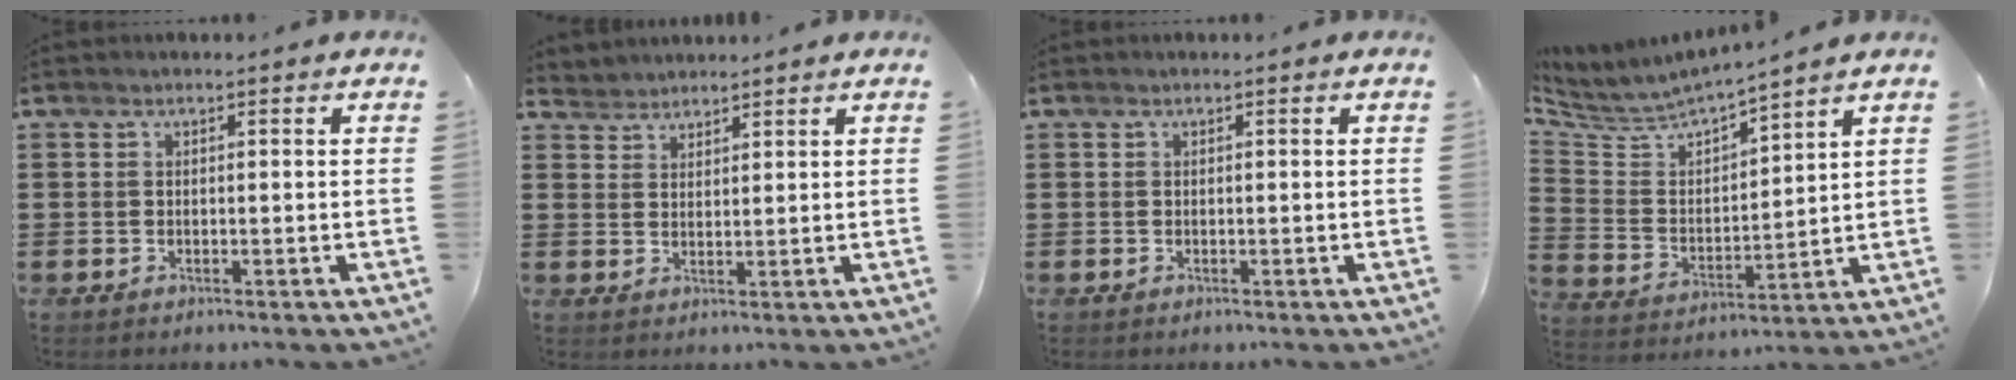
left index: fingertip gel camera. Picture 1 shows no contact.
{"total": 2.3, "force": [2.2, 0.5, -0.6], "torque": [0.004, -0.001, 0.043]}
{"total": 0.0}
{"total": 4.2, "force": [4.0, 1.0, 0.9], "torque": [-0.046, -0.033, 0.059]}